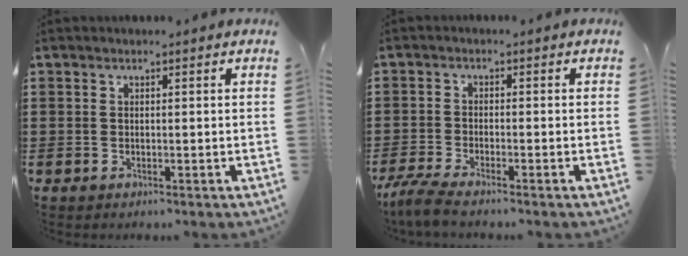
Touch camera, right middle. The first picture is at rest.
{"total": 2.8, "force": [-2.5, -0.2, 1.3], "torque": [-0.039, -0.012, -0.052]}